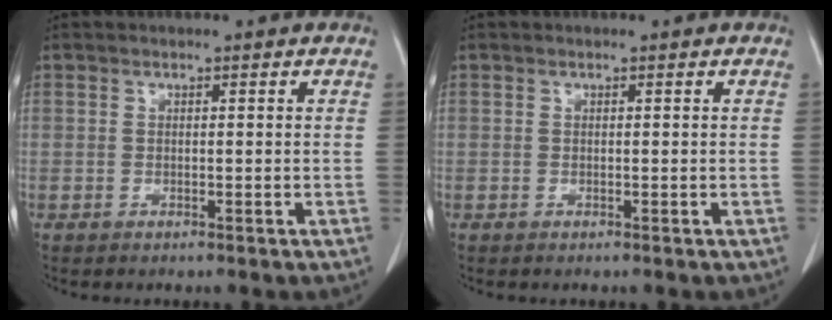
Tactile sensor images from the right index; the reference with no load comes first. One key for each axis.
{"total": 0.0}